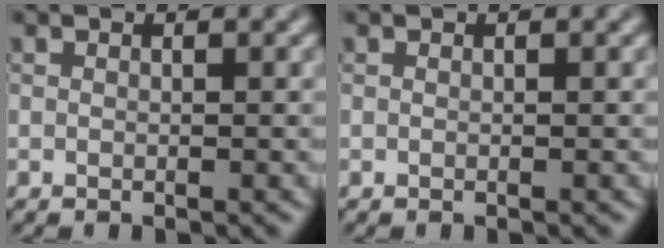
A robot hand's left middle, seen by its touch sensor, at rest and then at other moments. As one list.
[{"total": 0.0}]